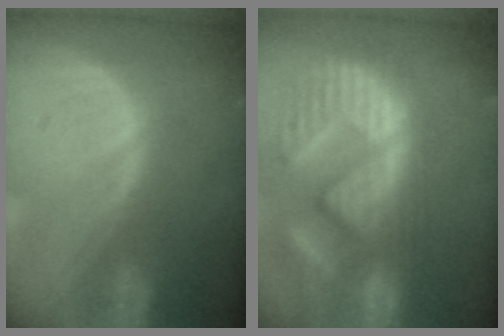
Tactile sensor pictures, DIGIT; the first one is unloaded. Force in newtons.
{"total": 14.2, "press": 12.1, "slide": 7.5}